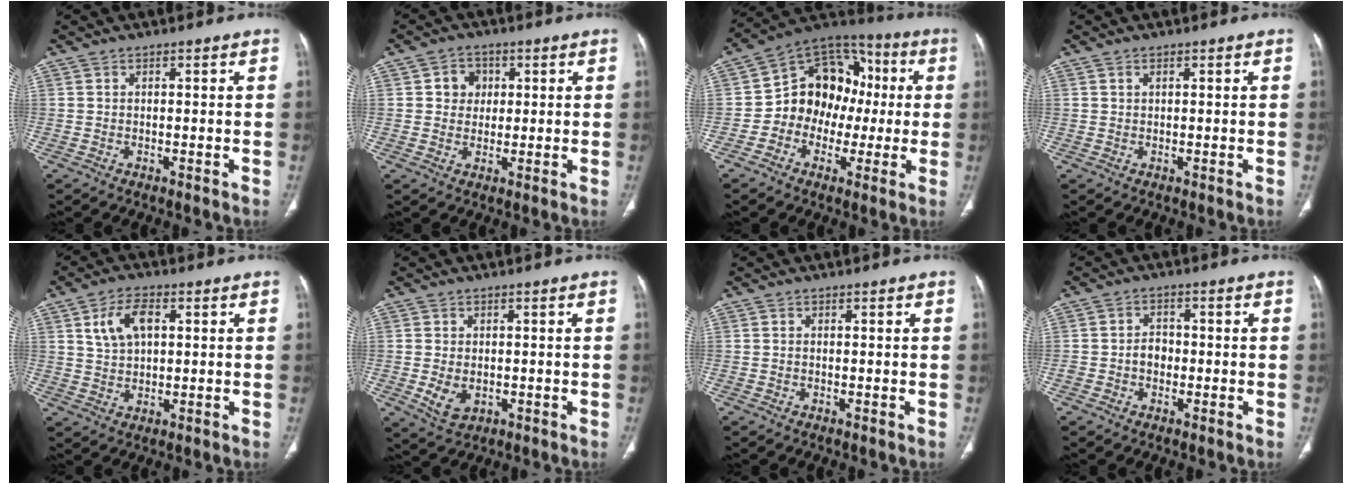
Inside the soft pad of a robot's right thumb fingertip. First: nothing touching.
{"total": 4.7, "force": [1.1, 4.2, 1.8], "torque": [-0.003, 0.003, 0.013]}
{"total": 15.3, "force": [-1.1, 12.8, 8.3], "torque": [-0.075, 0.047, -0.029]}
{"total": 0.5, "force": [0.3, 0.3, 0.3], "torque": [-0.006, 0.001, 0.005]}
{"total": 7.2, "force": [2.3, 4.2, 5.3], "torque": [-0.094, 0.002, 0.045]}
{"total": 4.9, "force": [-0.8, 3.4, 3.4], "torque": [-0.059, -0.005, -0.002]}
{"total": 0.0}
{"total": 3.2, "force": [-0.8, 2.6, 1.8], "torque": [-0.015, 0.012, -0.018]}